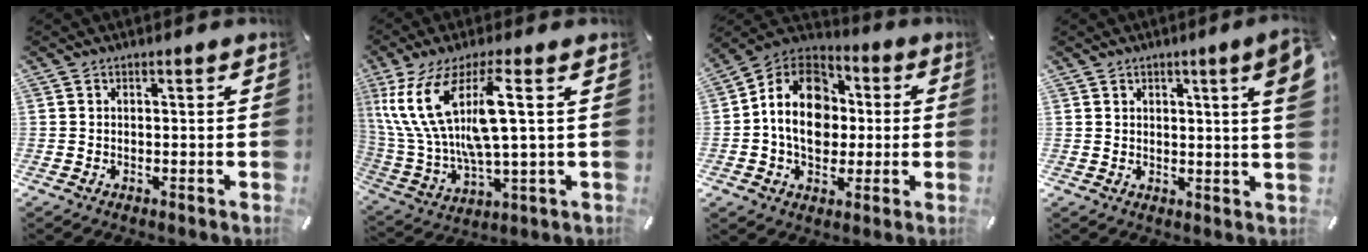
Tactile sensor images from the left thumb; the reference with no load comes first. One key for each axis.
{"total": 15.9, "fx": 5.1, "fy": 4.6, "fz": 14.3, "tx": -0.315, "ty": -0.019, "tz": 0.082}
{"total": 14.5, "fx": -0.9, "fy": 11.9, "fz": 8.3, "tx": -0.153, "ty": 0.016, "tz": -0.019}
{"total": 5.3, "fx": 2.3, "fy": 0.3, "fz": 4.8, "tx": -0.077, "ty": -0.004, "tz": 0.034}